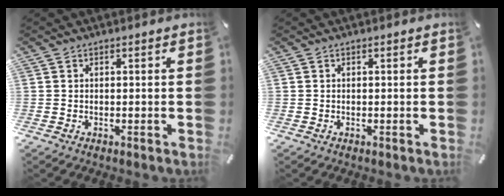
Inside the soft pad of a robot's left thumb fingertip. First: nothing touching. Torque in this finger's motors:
{"motor_torque": [0.00, 0.00, -0.05, 0.05, 0.00]}